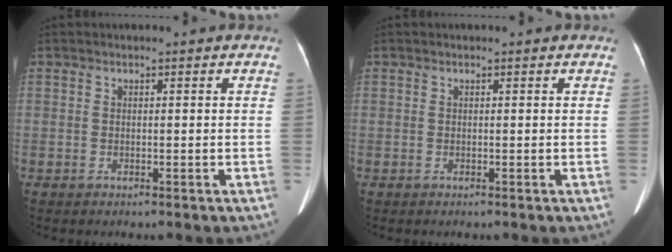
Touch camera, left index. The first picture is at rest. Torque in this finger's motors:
{"motor_torque": [0.11, 0.04, 0.00, -0.01]}